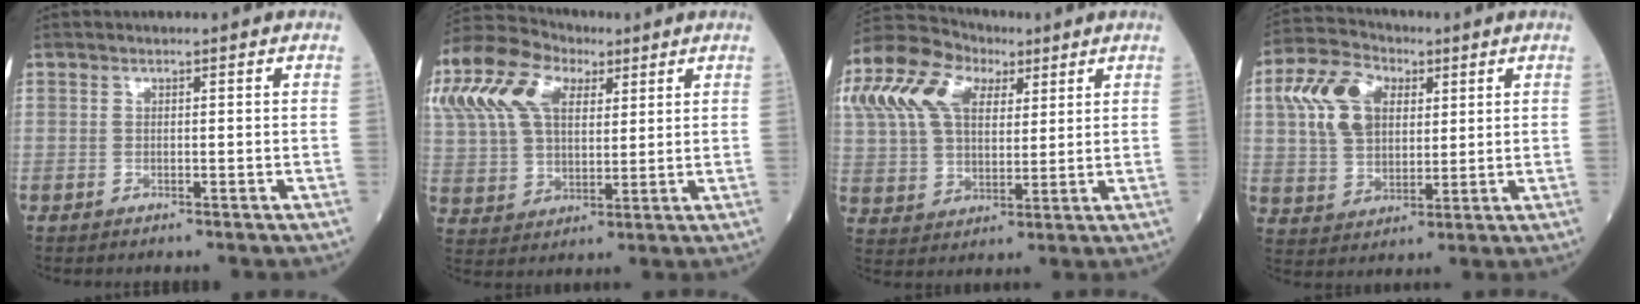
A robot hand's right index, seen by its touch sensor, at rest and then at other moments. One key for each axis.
{"total": 24.0, "fx": 11.2, "fy": 14.7, "fz": 15.2, "tx": -0.393, "ty": 0.087, "tz": 0.210}
{"total": 19.8, "fx": 8.8, "fy": 12.0, "fz": 13.0, "tx": -0.313, "ty": 0.065, "tz": 0.160}
{"total": 11.4, "fx": 3.6, "fy": 7.3, "fz": 7.9, "tx": -0.182, "ty": 0.034, "tz": 0.069}